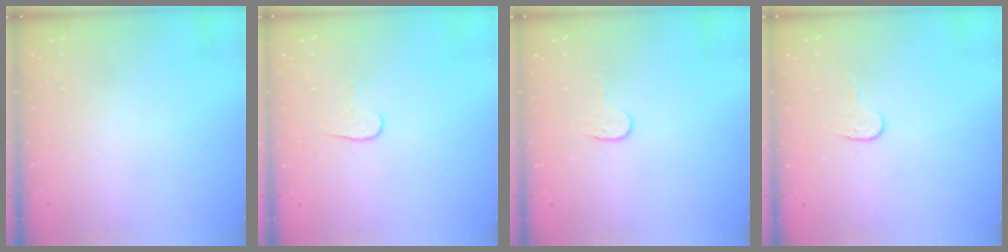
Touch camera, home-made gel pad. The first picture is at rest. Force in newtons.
{"total": 5.3, "press": 5.3, "slide": 0.5}
{"total": 3.8, "press": 3.7, "slide": 0.4}
{"total": 3.8, "press": 3.7, "slide": 0.4}